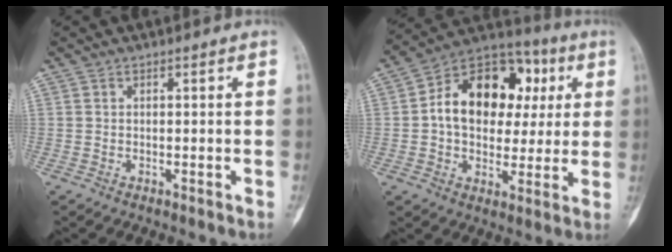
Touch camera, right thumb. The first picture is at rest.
{"total": 19.4, "force": [3.2, 13.6, 13.5], "torque": [-0.164, 0.027, 0.044]}